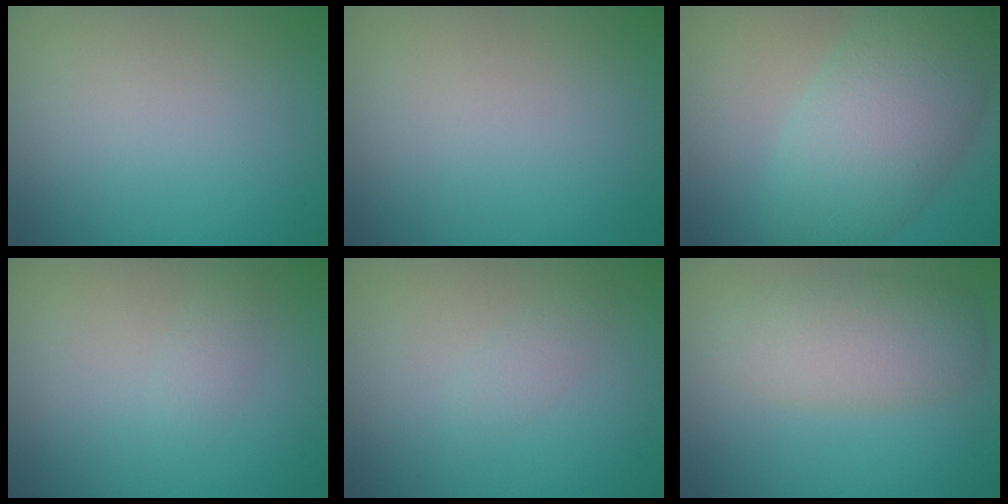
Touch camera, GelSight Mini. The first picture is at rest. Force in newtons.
{"total": 0.0}
{"total": 8.4, "press": 8.4, "slide": 0.3}
{"total": 1.1, "press": 1.1, "slide": 0.0}
{"total": 1.0, "press": 1.0, "slide": 0.1}
{"total": 4.6, "press": 4.5, "slide": 0.3}